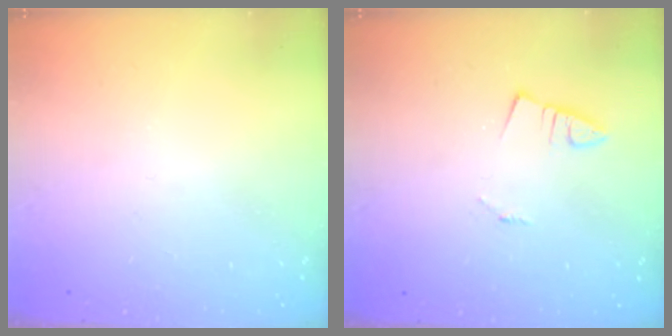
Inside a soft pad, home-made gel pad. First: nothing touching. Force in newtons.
{"total": 1.3, "press": 1.3, "slide": 0.1}